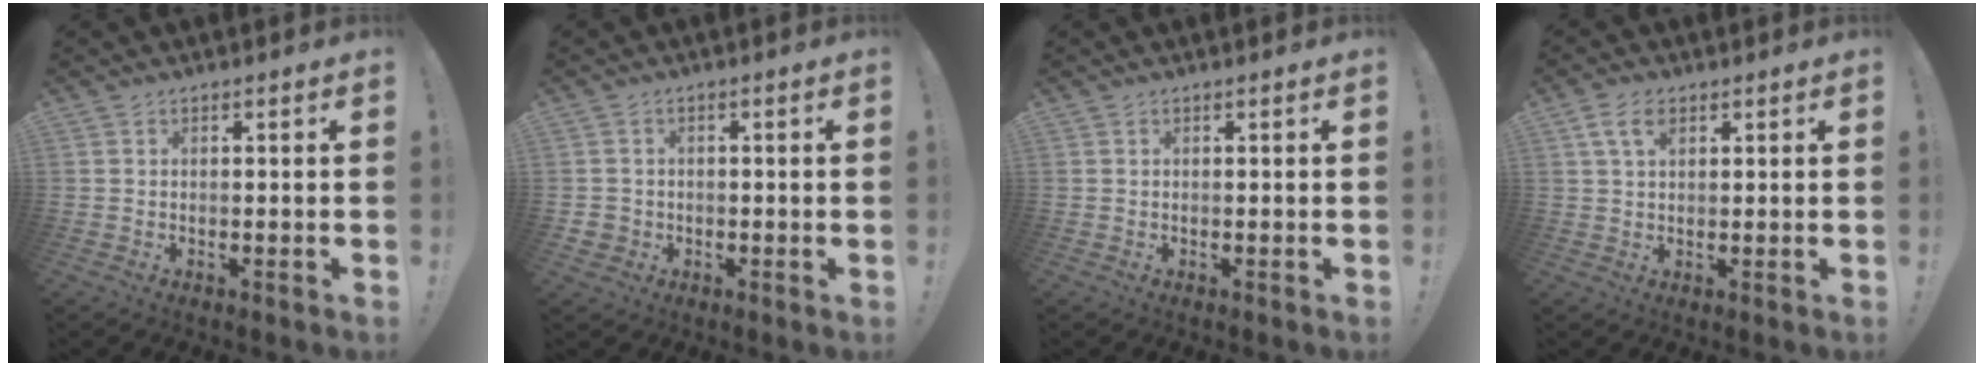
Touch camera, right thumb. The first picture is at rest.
{"total": 2.6, "force": [-0.4, 2.4, 0.7], "torque": [-0.007, 0.003, -0.007]}
{"total": 0.0}
{"total": 5.4, "force": [2.5, 3.2, 3.6], "torque": [-0.068, -0.001, 0.047]}